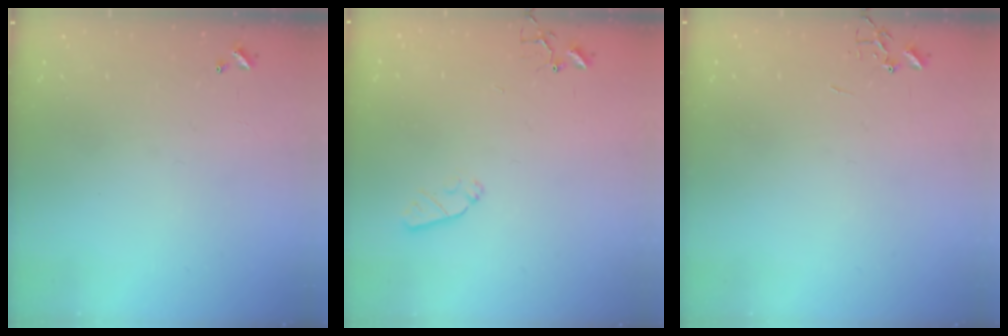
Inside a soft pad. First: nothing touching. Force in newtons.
{"total": 5.4, "press": 5.3, "slide": 0.9}
{"total": 0.0}